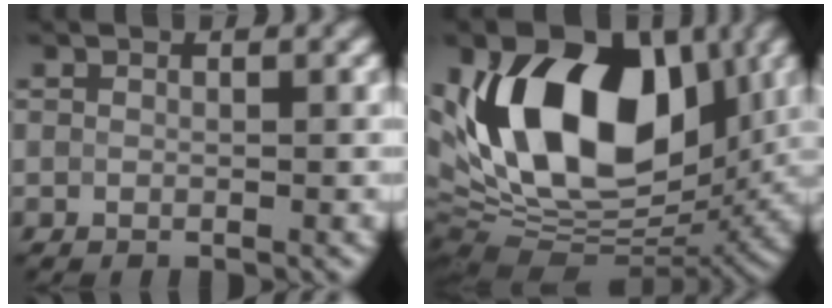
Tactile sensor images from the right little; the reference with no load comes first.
{"total": 16.4, "force": [3.2, 10.4, 12.3], "torque": [-0.220, 0.018, 0.047]}